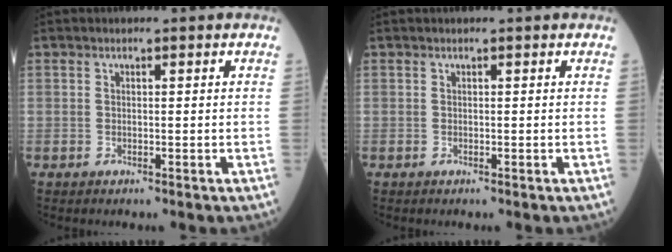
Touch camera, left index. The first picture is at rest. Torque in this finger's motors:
{"motor_torque": [-0.13, 0.31, 0.00, 0.00]}